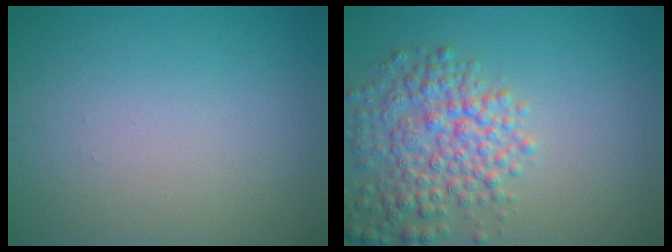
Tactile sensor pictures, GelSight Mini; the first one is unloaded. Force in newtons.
{"total": 5.6, "press": 5.6, "slide": 0.3}